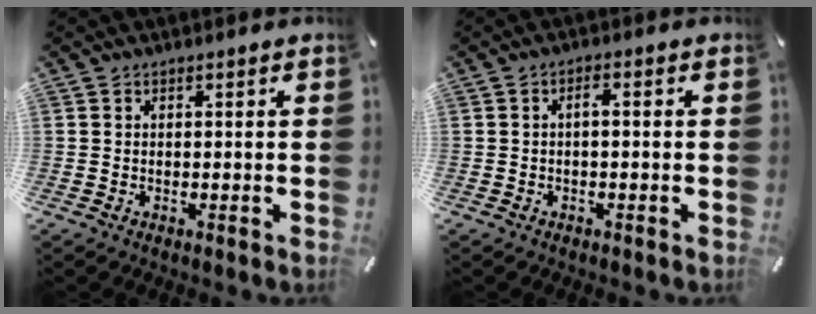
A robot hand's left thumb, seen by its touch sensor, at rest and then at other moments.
{"total": 2.0, "force": [-0.3, 0.5, 1.9], "torque": [-0.035, 0.007, -0.009]}